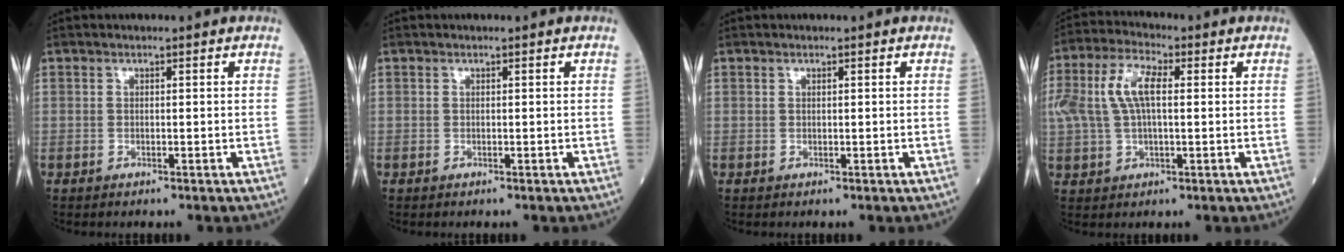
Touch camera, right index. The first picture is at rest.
{"total": 0.0}
{"total": 0.0}
{"total": 9.4, "force": [1.9, 4.0, 8.3], "torque": [-0.189, 0.024, 0.036]}